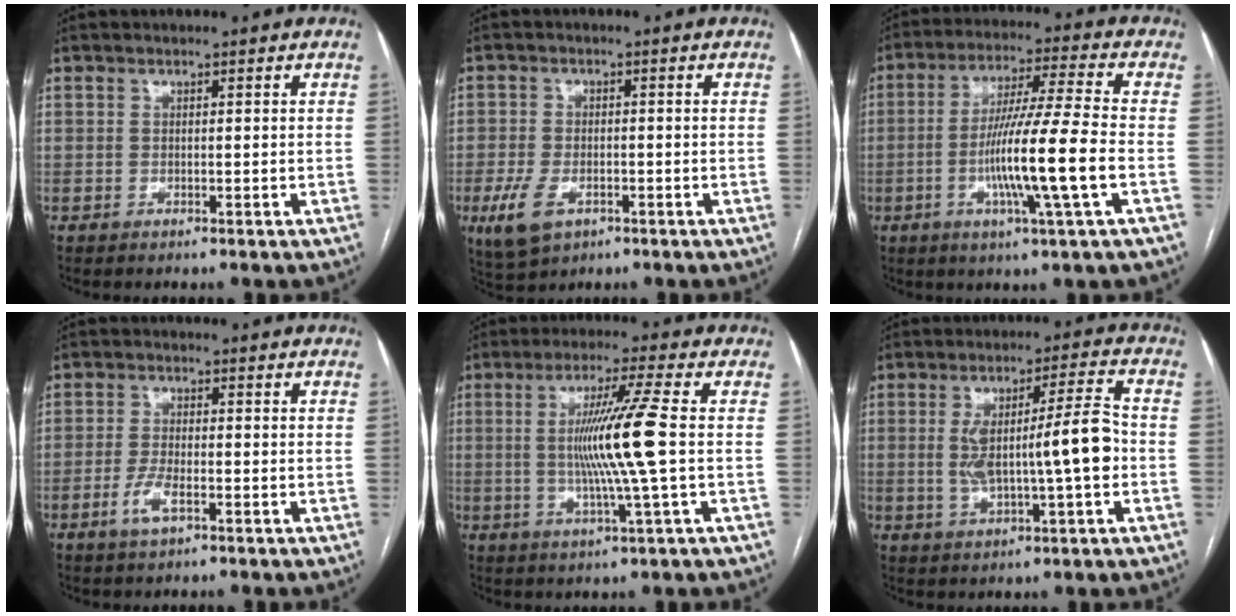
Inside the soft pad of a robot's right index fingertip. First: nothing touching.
{"total": 6.2, "force": [-2.7, 3.7, 4.2], "torque": [-0.092, -0.004, -0.038]}
{"total": 13.7, "force": [-3.3, -1.2, 13.2], "torque": [-0.247, -0.009, -0.065]}
{"total": 4.0, "force": [-1.9, 1.1, 3.3], "torque": [-0.072, -0.001, -0.035]}
{"total": 10.7, "force": [0.1, -1.7, 10.5], "torque": [-0.203, -0.006, 0.005]}
{"total": 11.3, "force": [-0.9, 1.0, 11.2], "torque": [-0.195, 0.018, -0.011]}